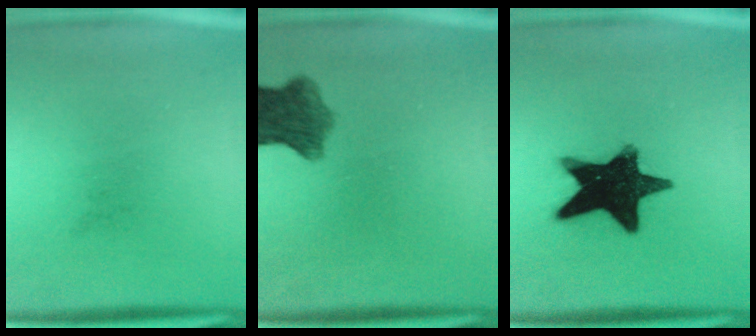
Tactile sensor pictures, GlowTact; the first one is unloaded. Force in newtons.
{"total": 7.2}
{"total": 17.9}